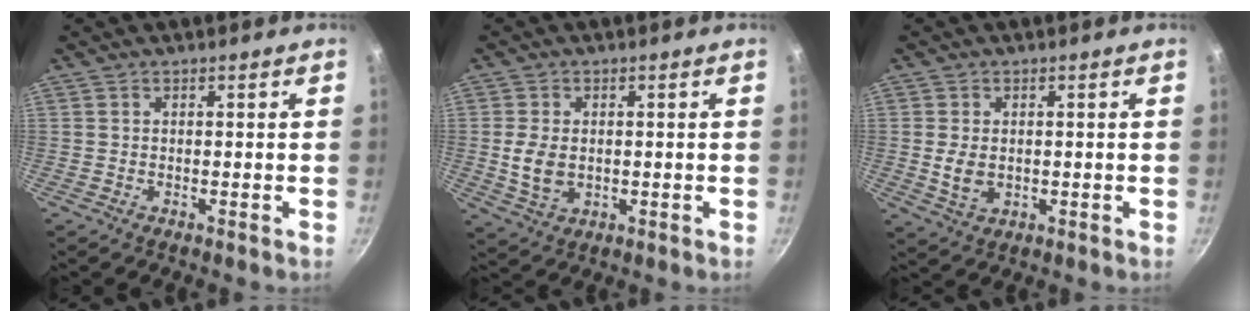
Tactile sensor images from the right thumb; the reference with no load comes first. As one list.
[{"total": 6.4, "force": [0.0, 4.5, 4.6], "torque": [-0.084, -0.002, 0.006]}, {"total": 4.8, "force": [0.0, 3.4, 3.4], "torque": [-0.061, -0.005, 0.006]}]